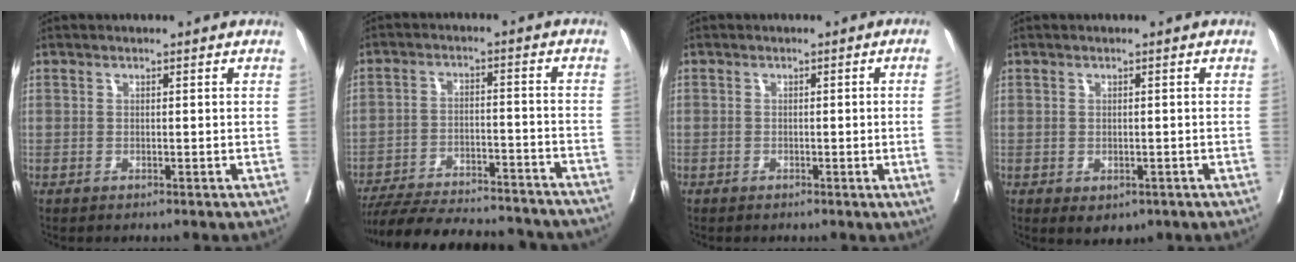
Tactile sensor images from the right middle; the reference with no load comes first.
{"total": 23.0, "force": [-20.8, 4.1, 8.8], "torque": [-0.145, -0.021, -0.290]}
{"total": 3.2, "force": [-0.6, -1.0, 3.0], "torque": [-0.037, -0.006, -0.008]}
{"total": 2.9, "force": [-1.4, 1.9, 1.7], "torque": [-0.016, -0.004, -0.008]}